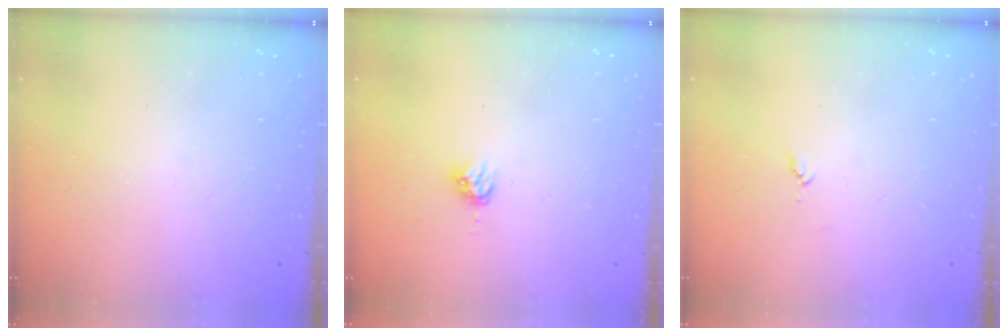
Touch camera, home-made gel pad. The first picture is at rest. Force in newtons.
{"total": 4.3, "press": 4.3, "slide": 0.3}
{"total": 3.6, "press": 3.6, "slide": 0.4}